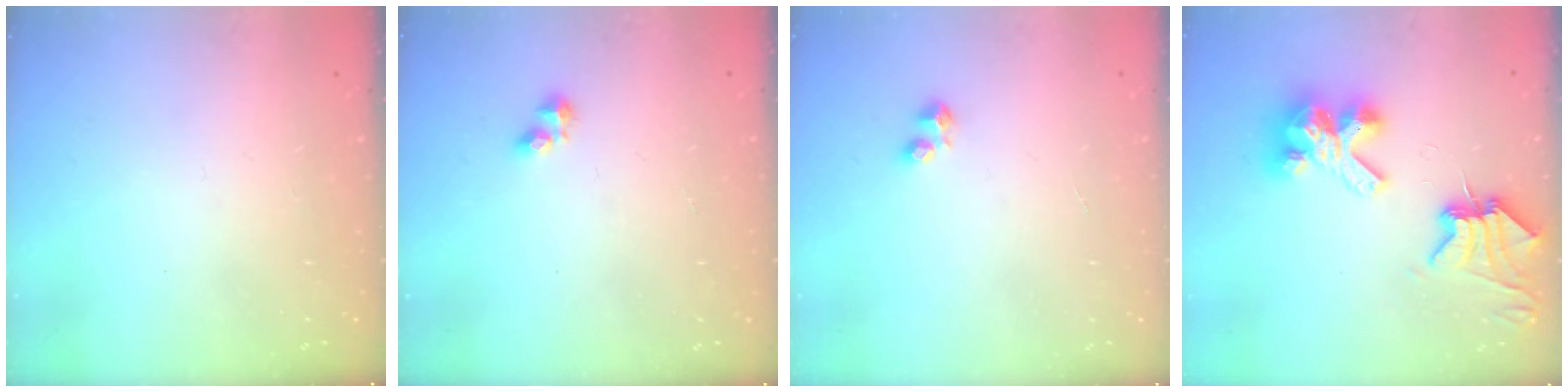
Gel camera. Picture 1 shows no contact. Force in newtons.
{"total": 2.7, "press": 2.7, "slide": 0.3}
{"total": 2.9, "press": 2.8, "slide": 0.5}
{"total": 9.4, "press": 9.4, "slide": 1.2}